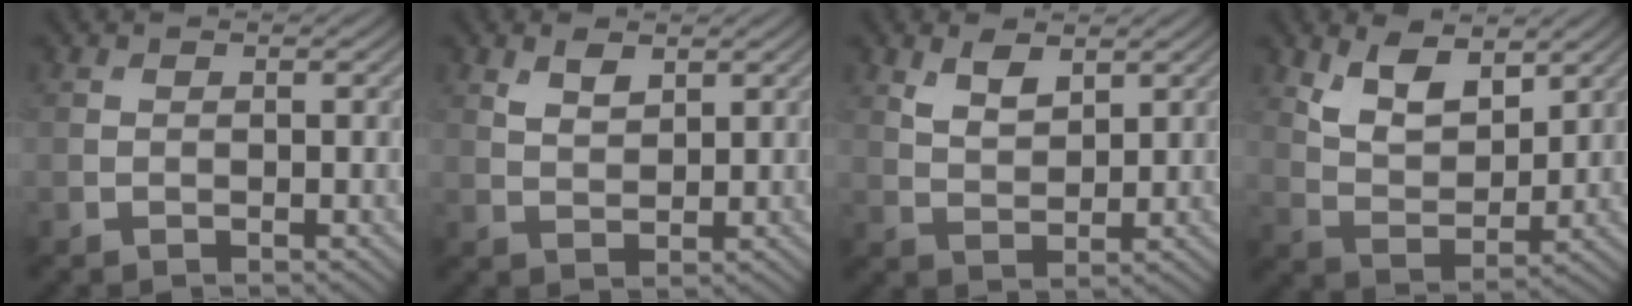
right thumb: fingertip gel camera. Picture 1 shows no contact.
{"total": 2.6, "force": [1.7, 1.1, 1.5], "torque": [-0.033, -0.004, 0.037]}
{"total": 3.7, "force": [2.4, 1.6, 2.2], "torque": [-0.049, -0.007, 0.052]}
{"total": 7.3, "force": [4.3, 3.5, 4.6], "torque": [-0.098, -0.011, 0.081]}